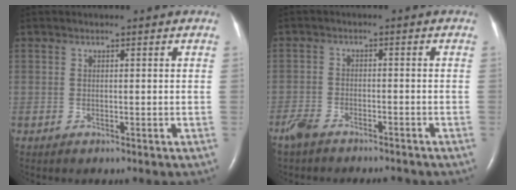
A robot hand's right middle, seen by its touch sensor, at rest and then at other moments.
{"total": 6.4, "force": [-5.5, 2.0, 2.5], "torque": [-0.045, -0.011, -0.089]}